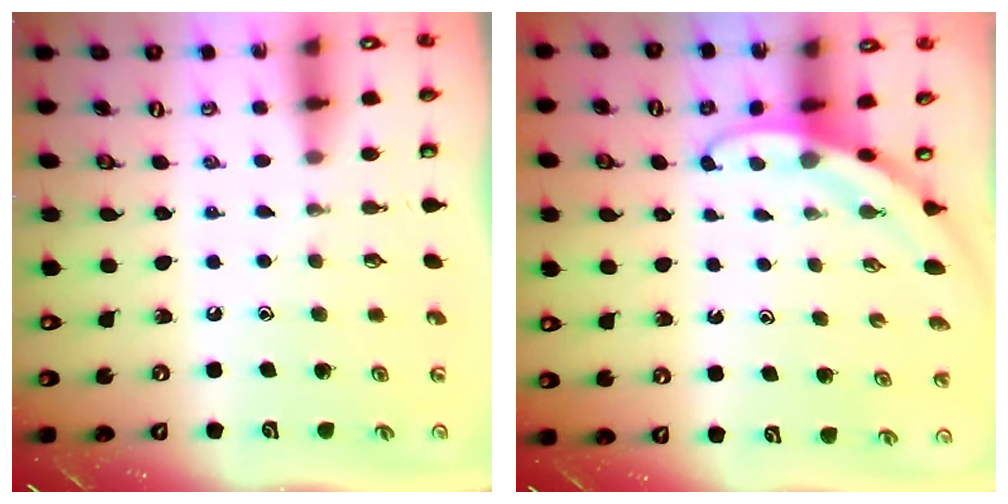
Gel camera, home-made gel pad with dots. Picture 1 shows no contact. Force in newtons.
{"total": 3.2, "press": 3.2, "slide": 0.1}